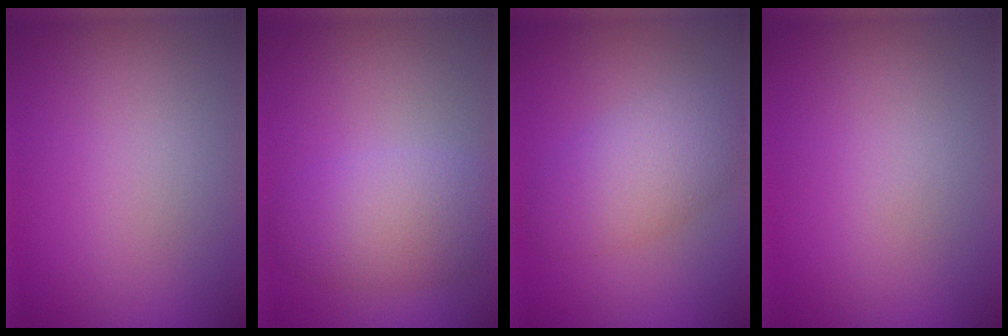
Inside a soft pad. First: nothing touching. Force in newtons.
{"total": 5.3, "press": 5.3, "slide": 0.1}
{"total": 4.5, "press": 4.5, "slide": 0.1}
{"total": 0.0}